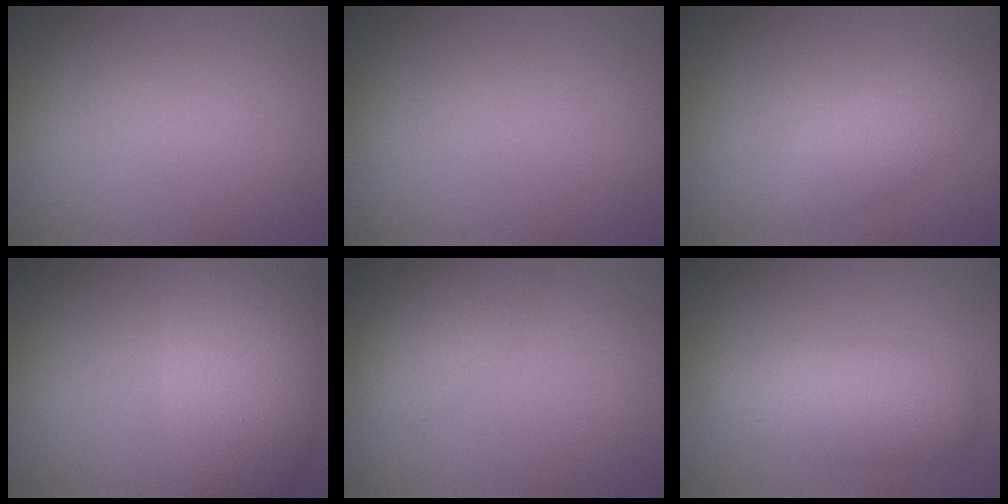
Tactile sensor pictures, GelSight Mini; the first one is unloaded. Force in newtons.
{"total": 0.0}
{"total": 2.9, "press": 2.9, "slide": 0.0}
{"total": 7.2, "press": 7.2, "slide": 0.4}
{"total": 3.0, "press": 3.0, "slide": 0.1}
{"total": 4.3, "press": 4.3, "slide": 0.1}